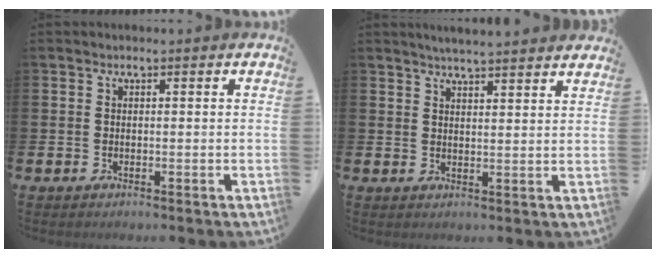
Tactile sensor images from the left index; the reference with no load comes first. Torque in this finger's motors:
{"motor_torque": [0.05, -0.50, 0.25, 0.13]}